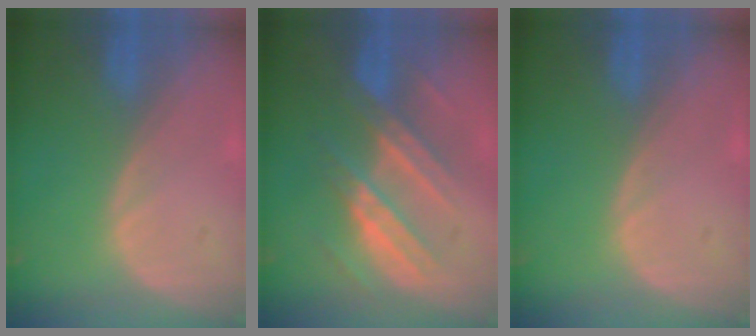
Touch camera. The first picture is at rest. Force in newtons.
{"total": 7.4, "press": 7.4, "slide": 0.4}
{"total": 0.0}